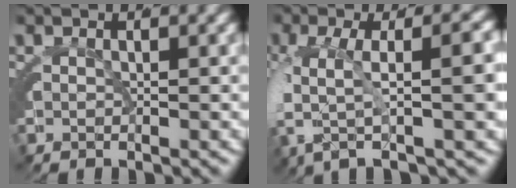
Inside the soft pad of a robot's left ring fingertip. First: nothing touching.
{"total": 5.1, "force": [-0.9, 1.9, 4.7], "torque": [-0.082, -0.003, -0.010]}